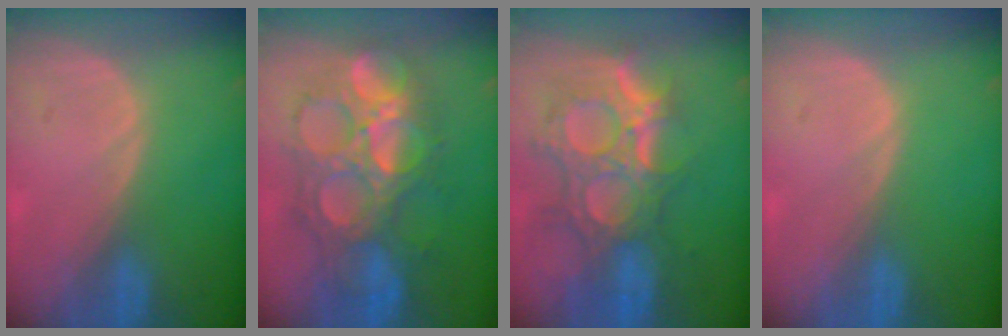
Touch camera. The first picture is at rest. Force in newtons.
{"total": 11.3, "press": 11.3, "slide": 1.2}
{"total": 12.1, "press": 10.8, "slide": 5.4}
{"total": 0.0}